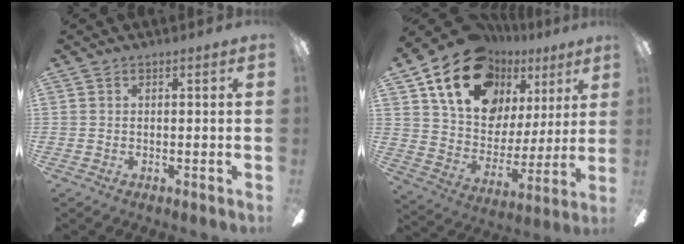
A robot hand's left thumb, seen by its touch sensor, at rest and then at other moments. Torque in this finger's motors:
{"motor_torque": [1.49, 1.60, 1.37, -1.40, 0.41]}